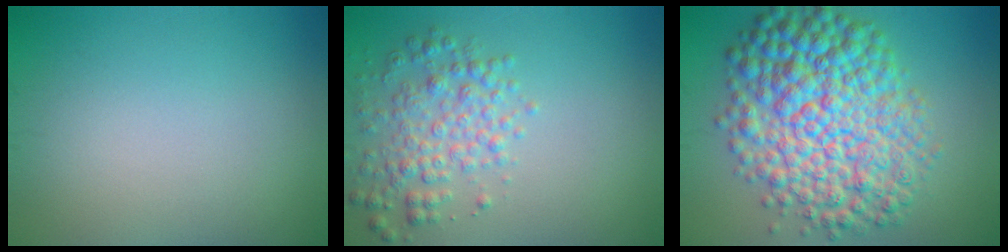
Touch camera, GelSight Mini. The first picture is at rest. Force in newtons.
{"total": 3.7, "press": 3.7, "slide": 0.1}
{"total": 11.0, "press": 11.0, "slide": 0.1}